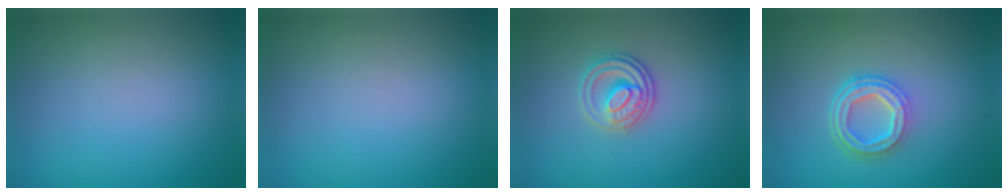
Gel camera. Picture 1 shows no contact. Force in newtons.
{"total": 0.0}
{"total": 2.7, "press": 2.5, "slide": 0.9}
{"total": 4.1, "press": 3.0, "slide": 2.7}